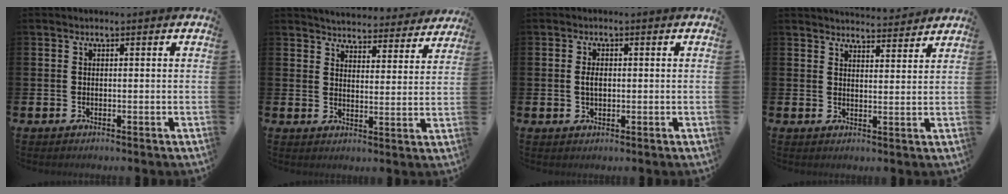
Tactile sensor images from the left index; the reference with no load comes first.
{"total": 4.7, "force": [4.7, 0.6, 0.0], "torque": [-0.006, -0.043, 0.078]}
{"total": 2.2, "force": [0.1, 1.2, 1.8], "torque": [-0.024, 0.002, -0.002]}
{"total": 4.3, "force": [4.2, 0.0, -0.1], "torque": [0.006, -0.033, 0.074]}